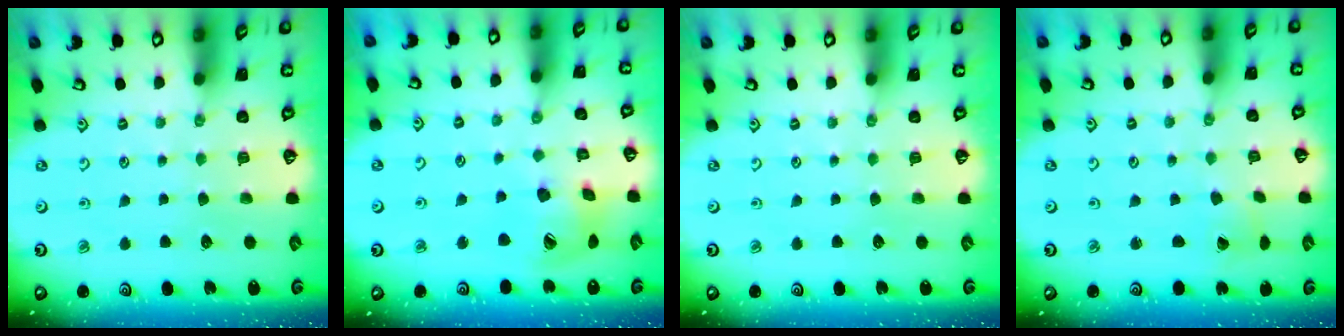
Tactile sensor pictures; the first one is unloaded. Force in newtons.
{"total": 16.2, "press": 16.0, "slide": 2.3}
{"total": 0.0}
{"total": 2.3, "press": 2.3, "slide": 0.2}